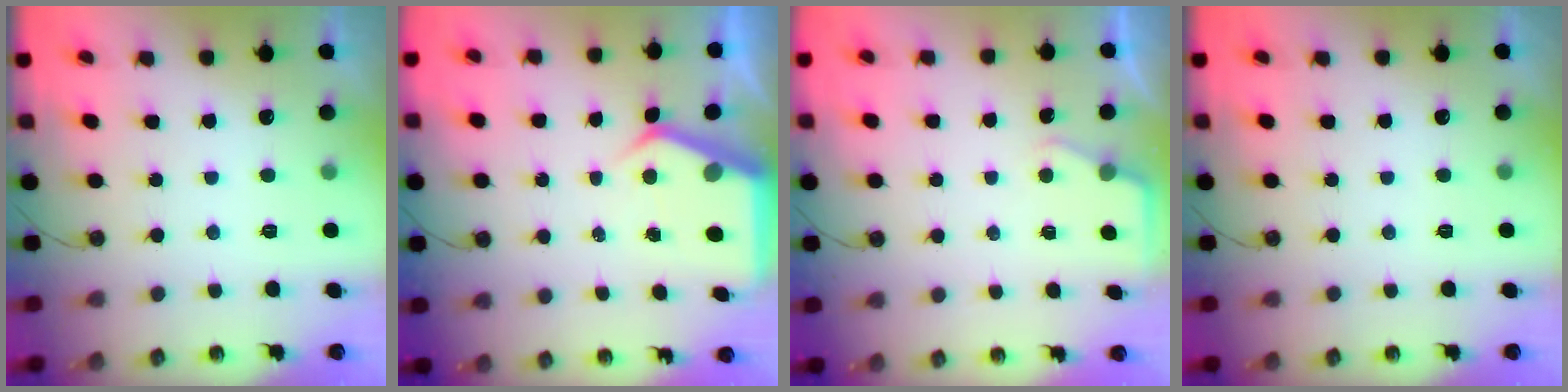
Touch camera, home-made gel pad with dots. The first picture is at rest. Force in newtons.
{"total": 5.1, "press": 5.1, "slide": 0.3}
{"total": 2.4, "press": 2.4, "slide": 0.3}
{"total": 0.0}